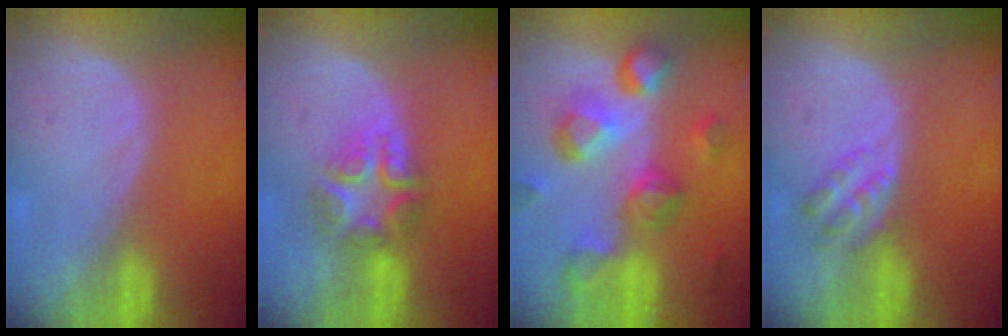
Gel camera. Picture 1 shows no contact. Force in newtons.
{"total": 7.6, "press": 6.5, "slide": 3.8}
{"total": 11.1, "press": 10.0, "slide": 4.9}
{"total": 4.6, "press": 3.8, "slide": 2.5}